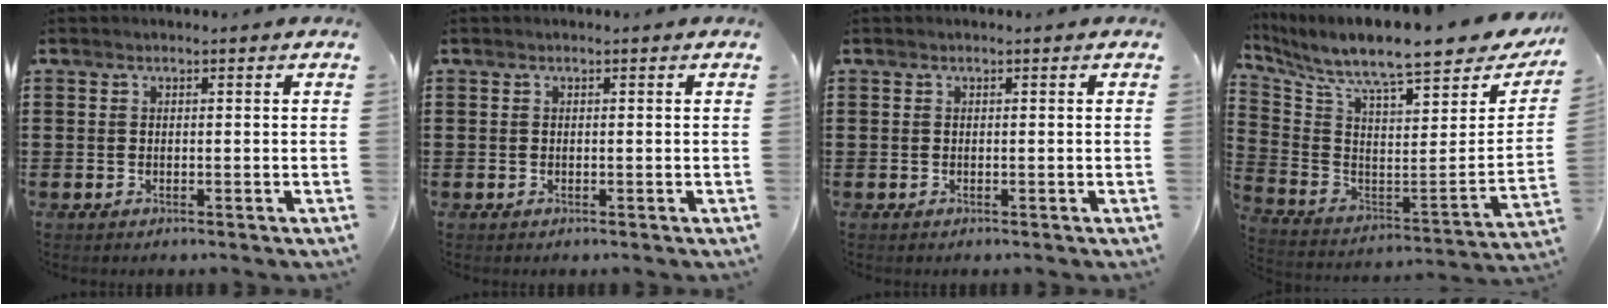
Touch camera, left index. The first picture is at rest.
{"total": 0.0}
{"total": 0.0}
{"total": 9.6, "force": [8.4, 0.5, 4.6], "torque": [-0.113, -0.078, 0.134]}